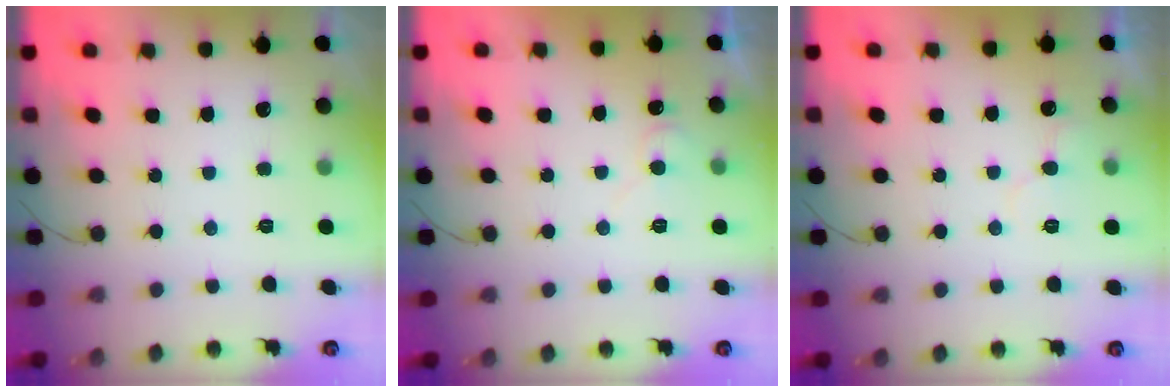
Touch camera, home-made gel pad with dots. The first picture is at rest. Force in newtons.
{"total": 6.0, "press": 6.0, "slide": 0.6}
{"total": 5.4, "press": 5.4, "slide": 0.4}